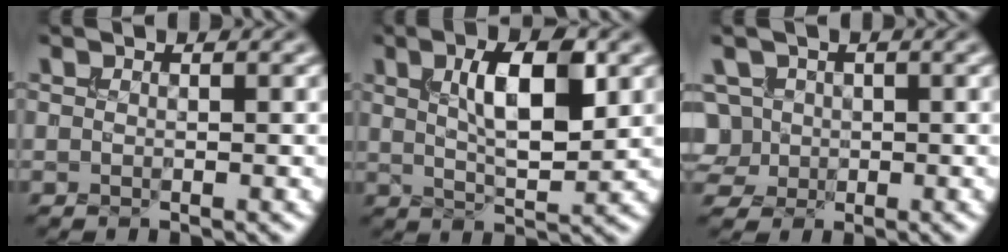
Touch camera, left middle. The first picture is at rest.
{"total": 6.3, "force": [1.8, 2.2, 5.6], "torque": [-0.095, 0.004, 0.032]}
{"total": 4.2, "force": [0.1, 3.9, 1.7], "torque": [-0.034, 0.028, -0.004]}